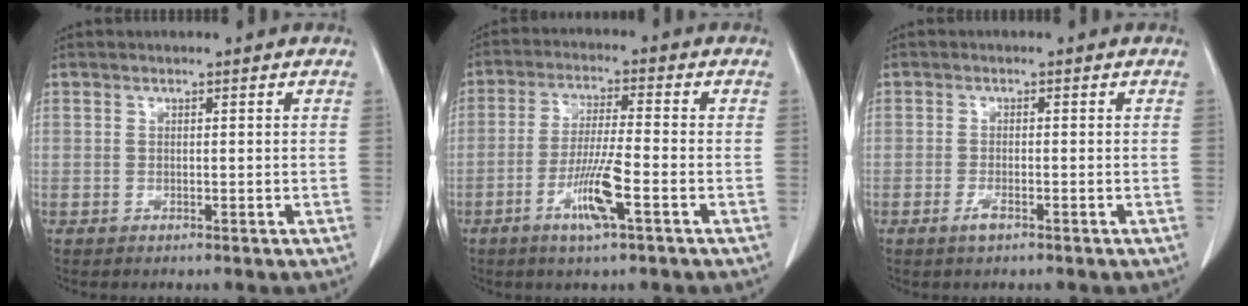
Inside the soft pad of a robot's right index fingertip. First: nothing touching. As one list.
[{"total": 7.9, "force": [-3.4, 0.1, 7.2], "torque": [-0.139, -0.010, -0.064]}, {"total": 1.7, "force": [-1.1, 0.4, 1.3], "torque": [-0.029, -0.002, -0.020]}]